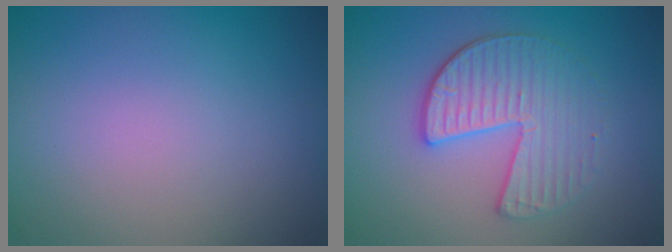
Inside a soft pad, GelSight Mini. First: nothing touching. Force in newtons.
{"total": 3.8, "press": 3.4, "slide": 1.7}